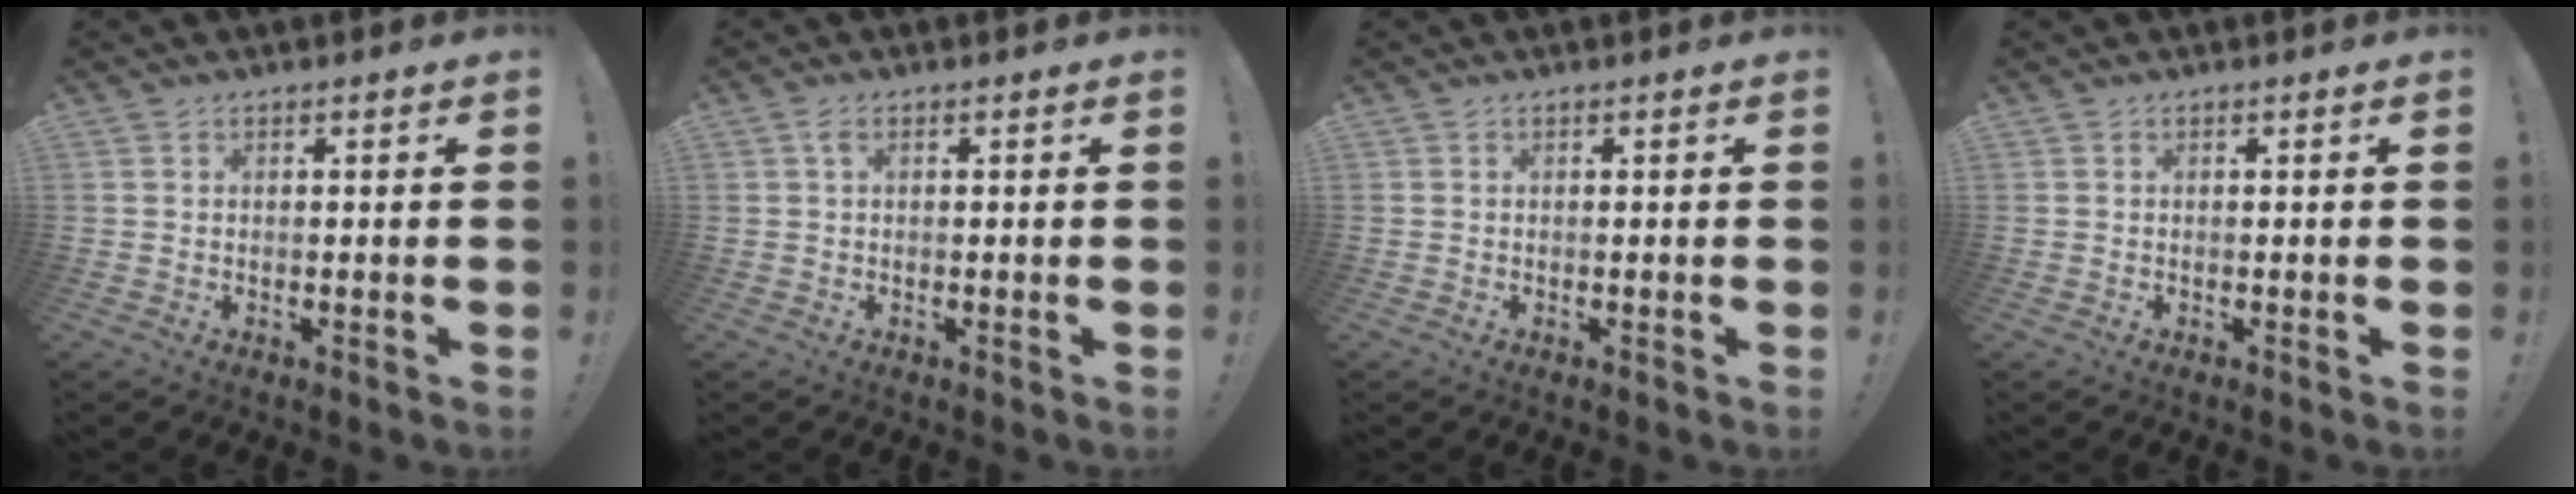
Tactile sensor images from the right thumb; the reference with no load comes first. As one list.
[{"total": 1.4, "force": [0.4, 0.6, 1.1], "torque": [-0.017, -0.001, 0.006]}, {"total": 0.0}, {"total": 0.0}]